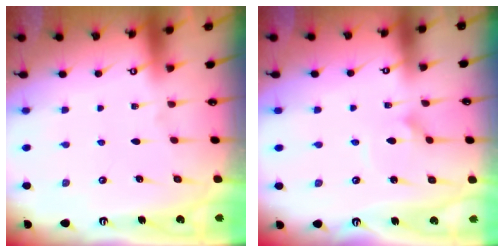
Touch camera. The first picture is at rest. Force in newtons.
{"total": 2.4, "press": 2.4, "slide": 0.1}